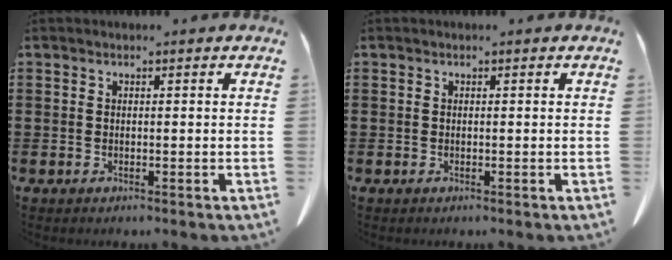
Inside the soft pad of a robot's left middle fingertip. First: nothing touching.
{"total": 0.0}